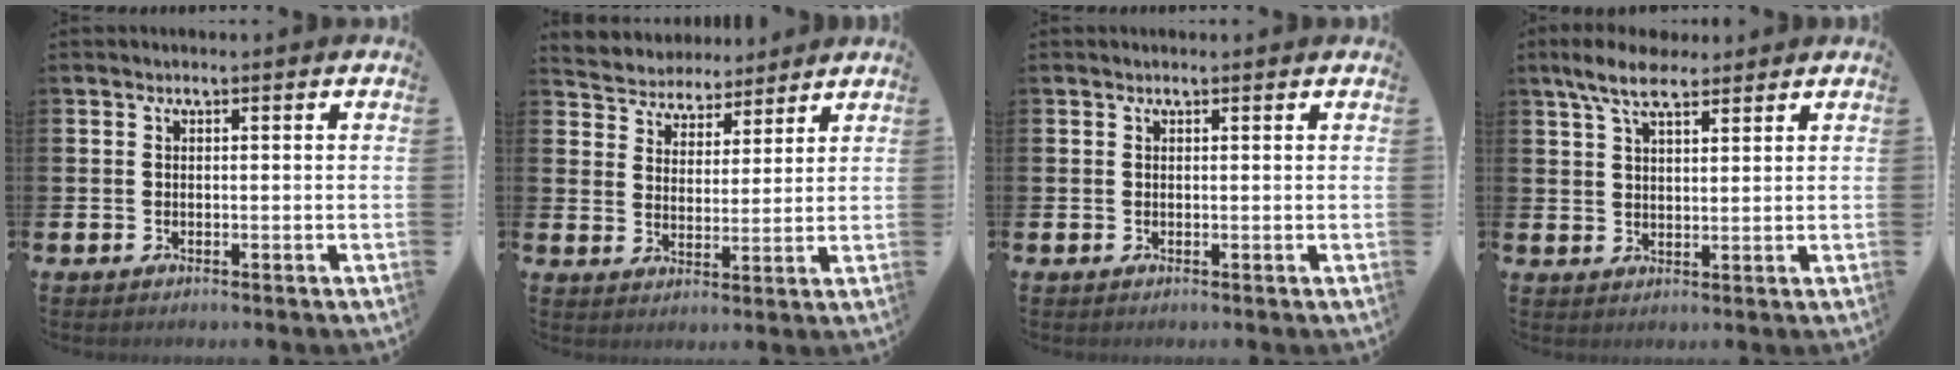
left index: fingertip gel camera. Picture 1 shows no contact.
{"total": 4.7, "force": [4.3, 1.5, -0.8], "torque": [-0.014, -0.029, 0.075]}
{"total": 0.5, "force": [0.5, 0.1, 0.1], "torque": [0.009, -0.003, 0.007]}
{"total": 7.3, "force": [5.8, 2.6, 3.6], "torque": [-0.074, -0.012, 0.104]}